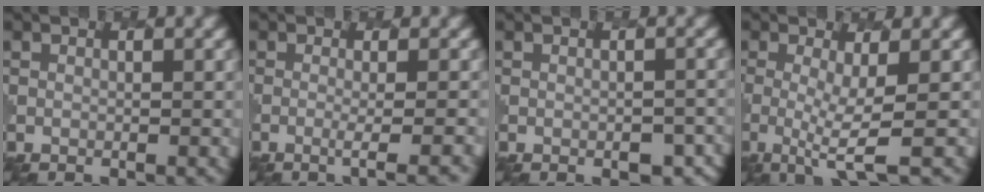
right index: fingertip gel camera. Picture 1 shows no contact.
{"total": 2.9, "force": [-0.8, 0.6, 2.7], "torque": [-0.027, 0.006, -0.023]}
{"total": 3.2, "force": [-1.6, 1.7, 2.2], "torque": [-0.028, -0.001, -0.008]}
{"total": 3.4, "force": [-0.2, 0.6, 3.3], "torque": [-0.068, -0.012, -0.009]}